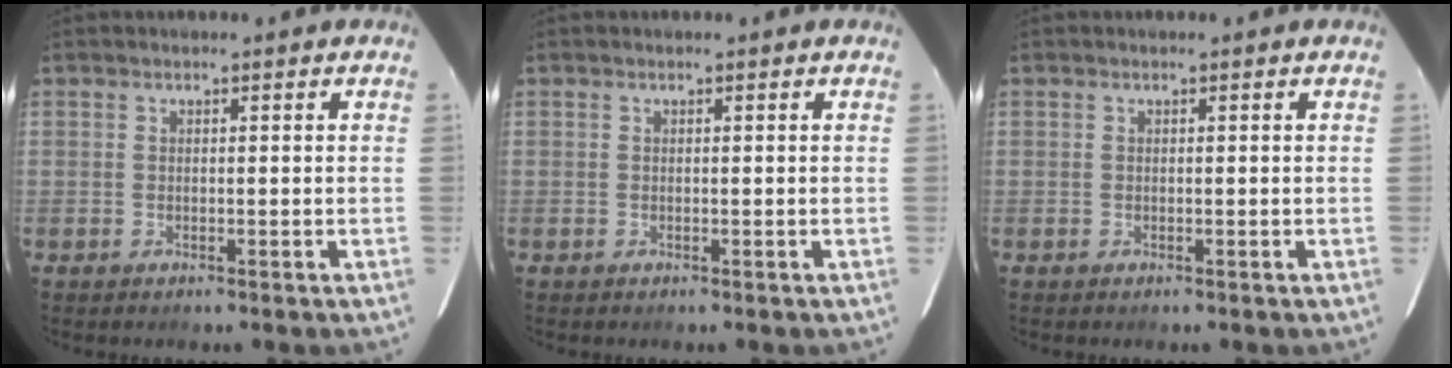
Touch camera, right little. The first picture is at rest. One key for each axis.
{"total": 0.0}
{"total": 0.0}